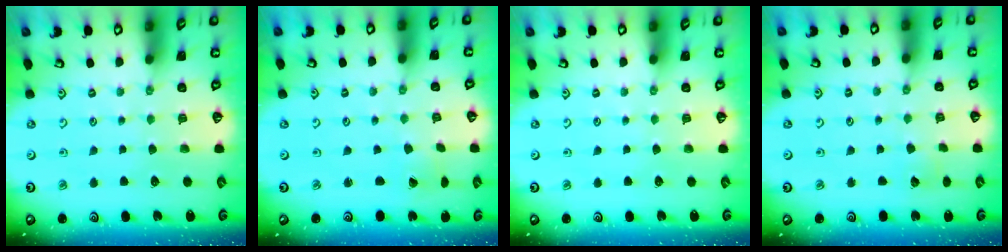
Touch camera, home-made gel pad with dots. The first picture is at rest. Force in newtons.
{"total": 1.2, "press": 1.2, "slide": 0.4}
{"total": 0.0}
{"total": 2.8, "press": 2.8, "slide": 0.2}